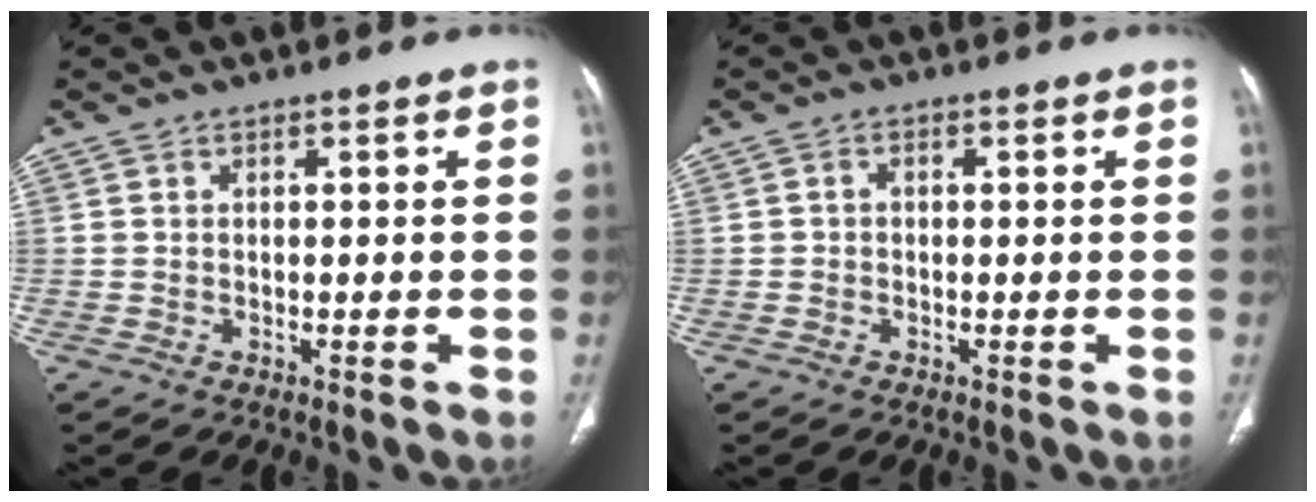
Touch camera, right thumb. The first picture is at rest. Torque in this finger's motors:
{"motor_torque": [-0.46, 0.37, -0.18, 0.14, 0.06]}